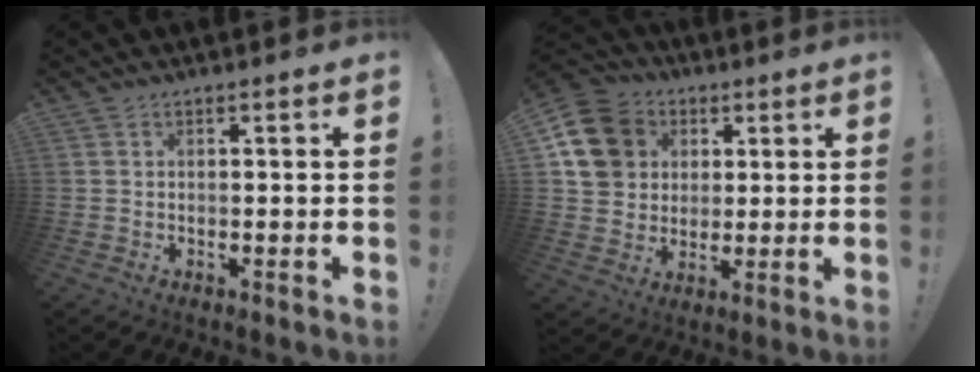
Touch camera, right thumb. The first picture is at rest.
{"total": 15.6, "force": [4.1, 13.5, 6.7], "torque": [-0.099, -0.007, 0.087]}